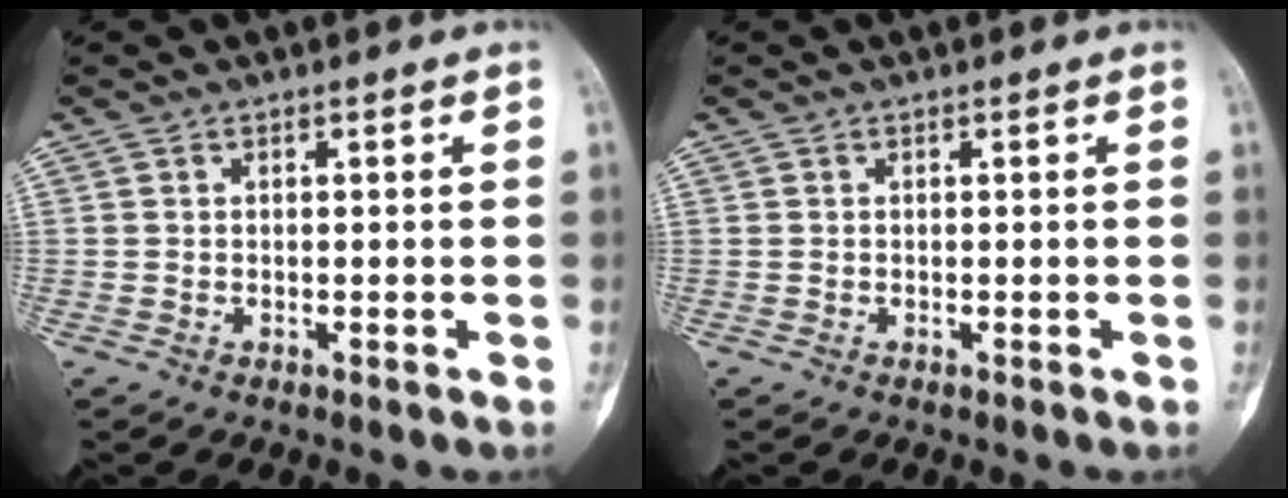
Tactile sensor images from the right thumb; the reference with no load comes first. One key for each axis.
{"total": 0.0}